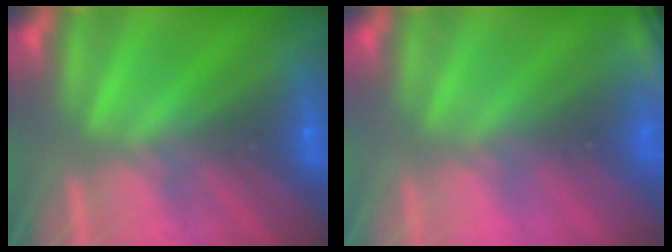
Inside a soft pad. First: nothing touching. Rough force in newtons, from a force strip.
{"total": 2.4}